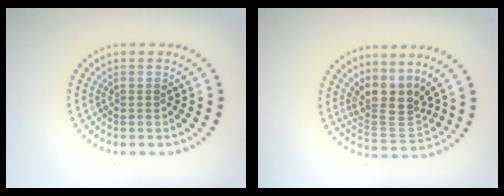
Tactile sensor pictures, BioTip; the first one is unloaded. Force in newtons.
{"total": 3.9, "press": 2.8, "slide": 2.6}